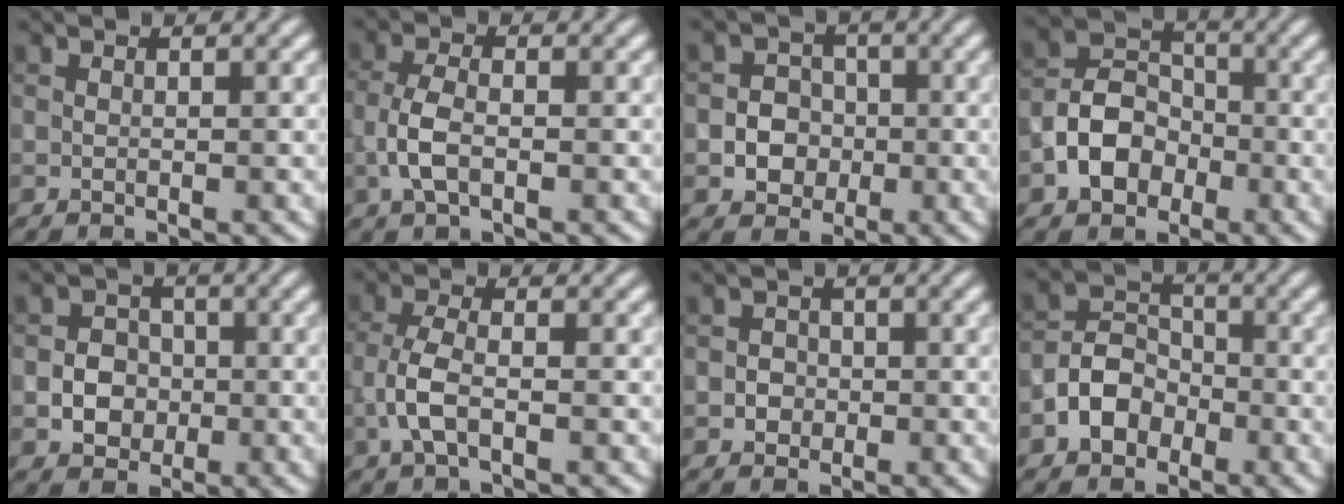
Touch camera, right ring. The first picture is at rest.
{"total": 3.1, "force": [-1.0, 1.4, 2.6], "torque": [-0.056, 0.003, -0.025]}
{"total": 3.5, "force": [-0.7, 3.2, 1.2], "torque": [0.007, -0.002, -0.030]}
{"total": 5.1, "force": [-1.9, 4.0, 2.6], "torque": [-0.042, 0.004, -0.041]}
{"total": 3.1, "force": [-0.7, 2.7, 1.2], "torque": [-0.002, 0.000, -0.022]}
{"total": 3.1, "force": [-1.1, 1.2, 2.6], "torque": [-0.062, 0.004, -0.030]}
{"total": 1.5, "force": [-0.4, 1.4, 0.3], "torque": [0.016, 0.001, -0.014]}
{"total": 4.1, "force": [-1.8, 3.2, 1.7], "torque": [-0.026, 0.008, -0.038]}